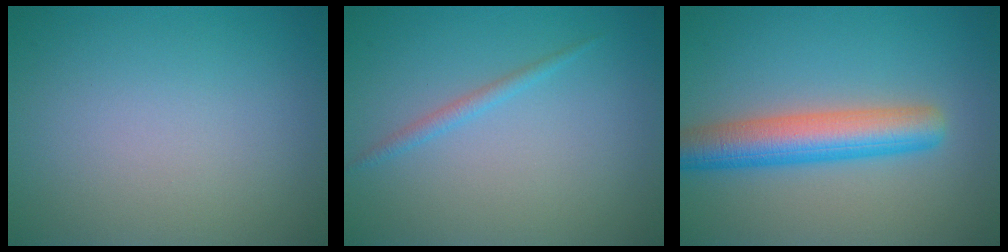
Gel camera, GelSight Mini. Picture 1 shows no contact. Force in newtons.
{"total": 1.1, "press": 1.1, "slide": 0.1}
{"total": 5.8, "press": 5.8, "slide": 0.2}